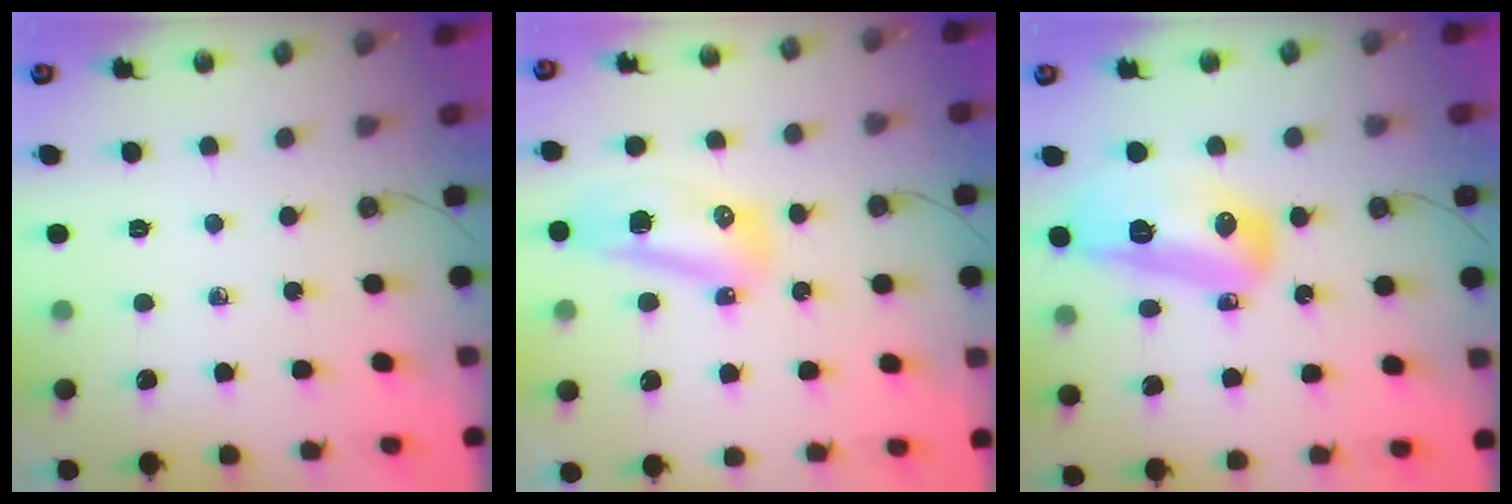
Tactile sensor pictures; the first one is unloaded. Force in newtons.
{"total": 9.4, "press": 9.3, "slide": 1.6}
{"total": 13.4, "press": 13.4, "slide": 1.2}